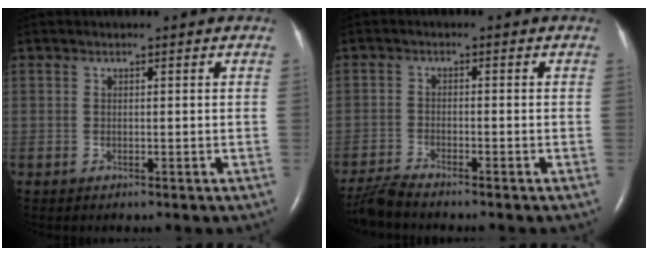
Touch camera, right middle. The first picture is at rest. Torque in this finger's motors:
{"motor_torque": [0.06, -0.27, 0.01, 0.00]}